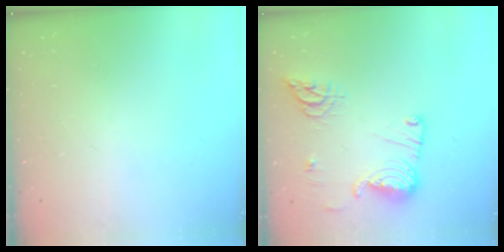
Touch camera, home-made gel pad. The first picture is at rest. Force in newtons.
{"total": 17.5, "press": 16.1, "slide": 6.9}